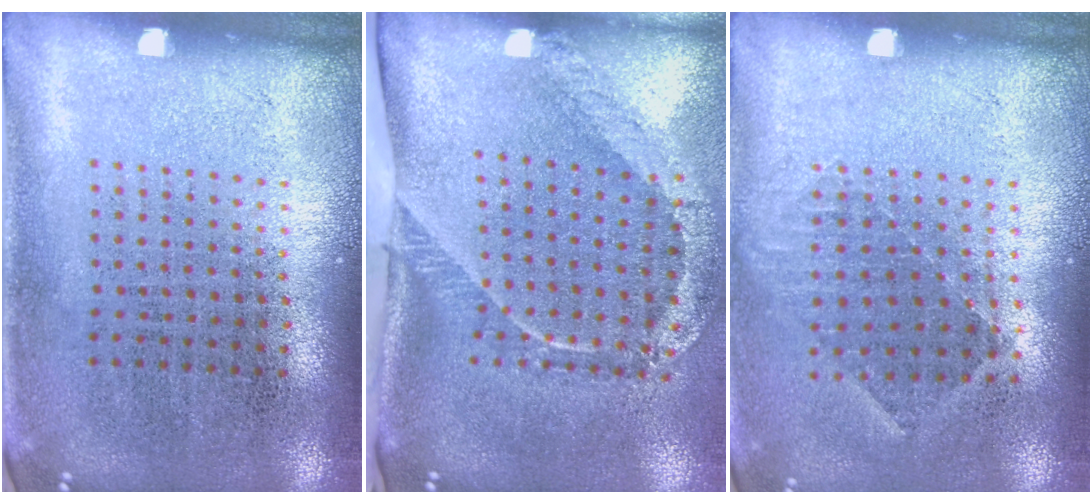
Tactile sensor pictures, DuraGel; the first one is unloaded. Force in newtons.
{"total": 2.6, "press": 1.7, "slide": 1.9}
{"total": 0.9, "press": 0.8, "slide": 0.3}